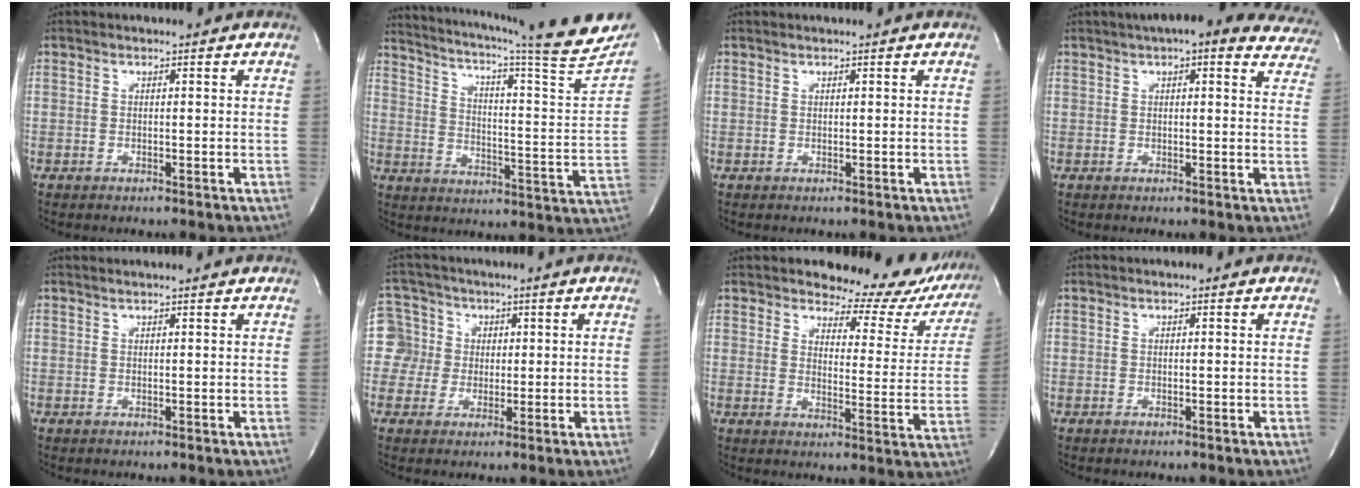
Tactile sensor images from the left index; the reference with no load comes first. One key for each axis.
{"total": 22.2, "fx": 18.7, "fy": 0.8, "fz": 12.0, "tx": -0.194, "ty": -0.053, "tz": 0.243}
{"total": 0.0}
{"total": 17.3, "fx": 14.6, "fy": 4.8, "fz": 7.9, "tx": -0.088, "ty": 0.019, "tz": 0.154}
{"total": 2.9, "fx": 2.7, "fy": -0.4, "fz": 0.9, "tx": -0.016, "ty": 0.012, "tz": 0.033}
{"total": 6.7, "fx": 0.9, "fy": 6.6, "fz": -0.6, "tx": 0.018, "ty": 0.024, "tz": 0.019}
{"total": 15.6, "fx": 14.4, "fy": 4.5, "fz": 4.0, "tx": -0.023, "ty": -0.070, "tz": 0.145}
{"total": 0.0}